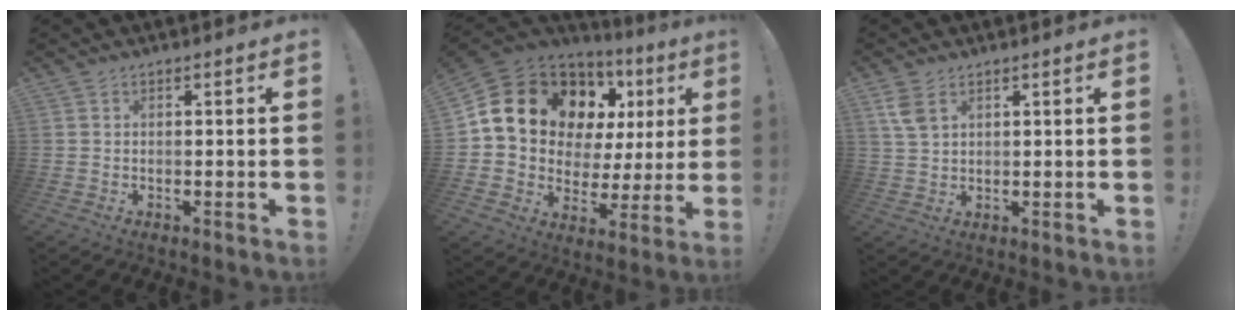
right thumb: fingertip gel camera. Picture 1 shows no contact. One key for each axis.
{"total": 17.7, "fx": 9.6, "fy": 11.3, "fz": 9.7, "tx": -0.160, "ty": -0.056, "tz": 0.196}
{"total": 5.2, "fx": 2.8, "fy": 2.9, "fz": 3.3, "tx": -0.060, "ty": -0.009, "tz": 0.054}